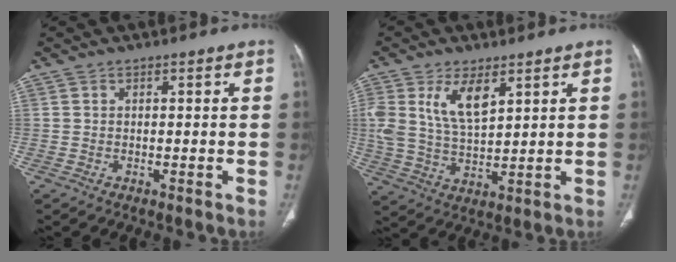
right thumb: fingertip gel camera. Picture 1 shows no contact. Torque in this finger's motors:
{"motor_torque": [0.17, 0.24, 0.64, 0.64, 0.11]}